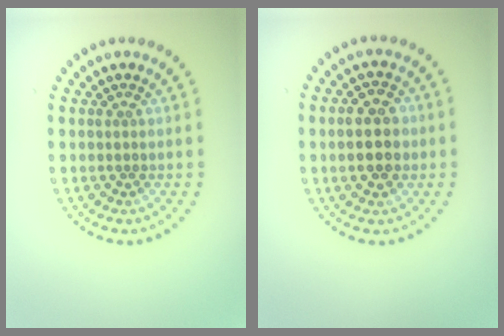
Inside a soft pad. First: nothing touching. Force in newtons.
{"total": 3.9, "press": 3.9, "slide": 0.1}